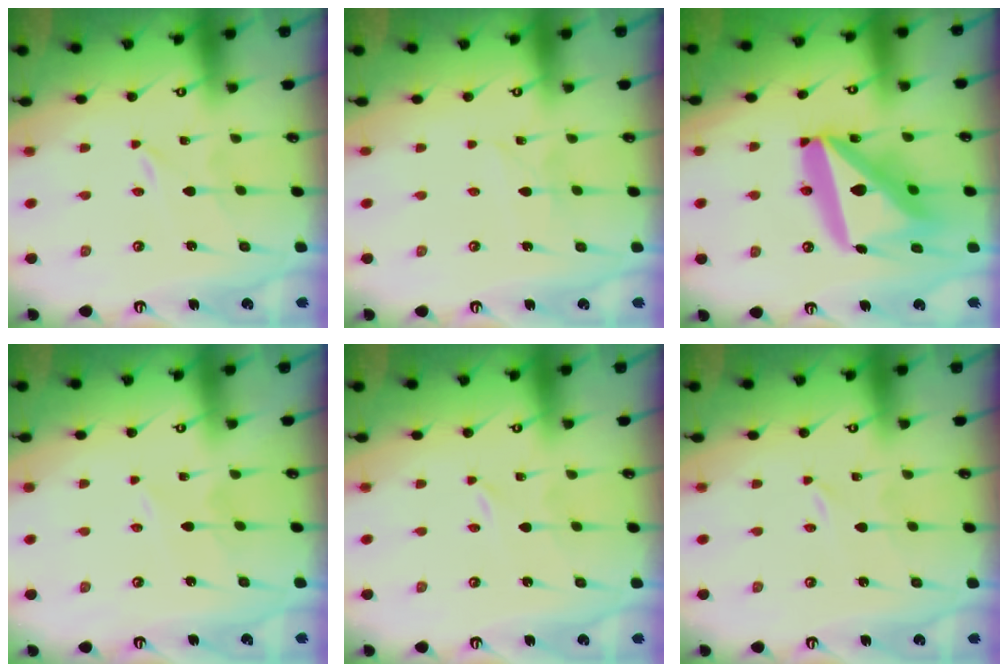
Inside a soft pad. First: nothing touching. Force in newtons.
{"total": 5.3, "press": 5.3, "slide": 0.4}
{"total": 23.2, "press": 23.1, "slide": 2.7}
{"total": 2.7, "press": 2.7, "slide": 0.4}
{"total": 0.0}
{"total": 0.0}